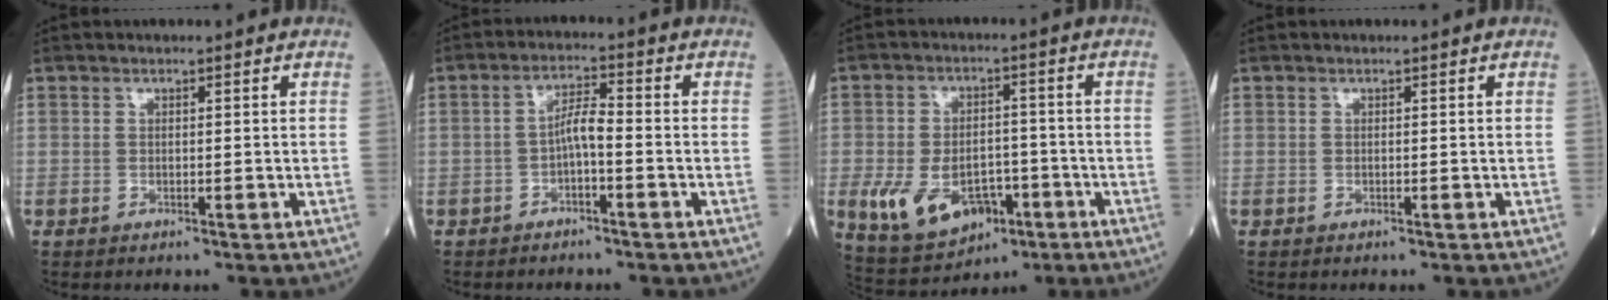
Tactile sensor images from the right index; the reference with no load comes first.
{"total": 3.6, "force": [-1.1, 0.7, 3.3], "torque": [-0.059, 0.010, -0.021]}
{"total": 11.6, "force": [-4.3, 6.9, 8.2], "torque": [-0.153, -0.001, -0.058]}
{"total": 0.0}